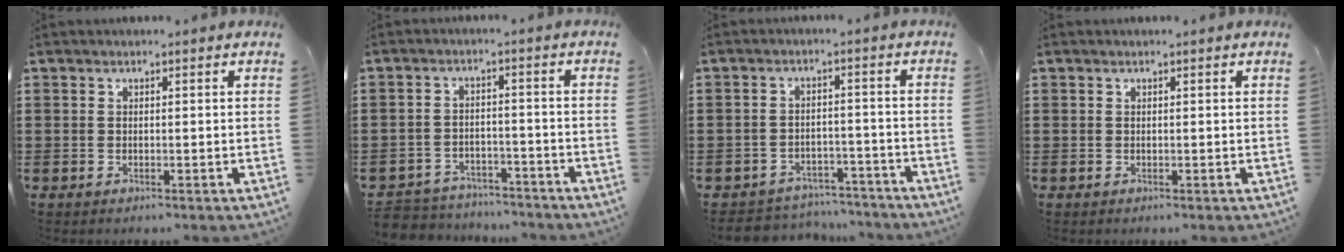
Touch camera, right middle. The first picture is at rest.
{"total": 4.5, "force": [-4.4, 0.9, -0.1], "torque": [-0.009, 0.005, -0.095]}
{"total": 4.1, "force": [-4.0, 0.9, -0.2], "torque": [-0.004, 0.003, -0.086]}
{"total": 0.0}